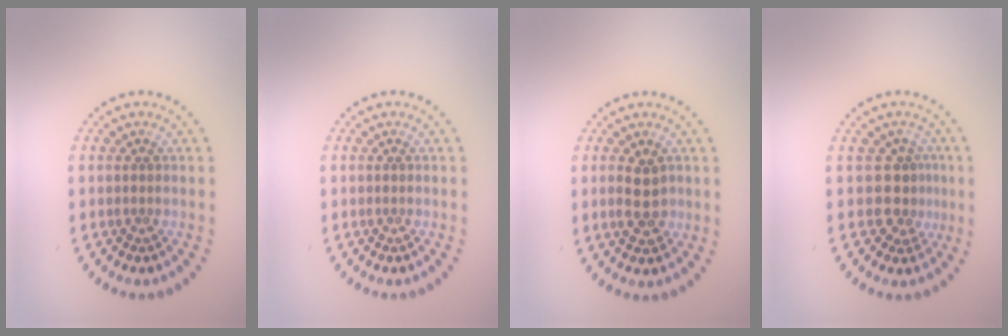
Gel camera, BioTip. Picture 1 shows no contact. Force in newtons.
{"total": 0.0}
{"total": 2.8, "press": 2.8, "slide": 0.1}
{"total": 2.4, "press": 2.0, "slide": 1.4}